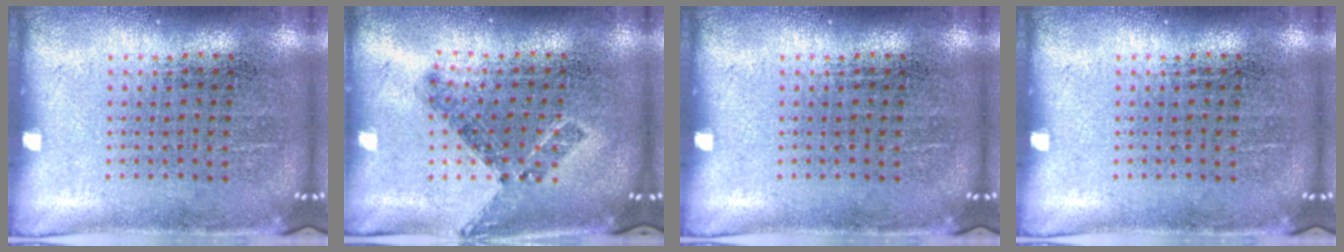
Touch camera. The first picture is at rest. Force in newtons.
{"total": 0.8, "press": 0.8, "slide": 0.3}
{"total": 0.0}
{"total": 0.0}